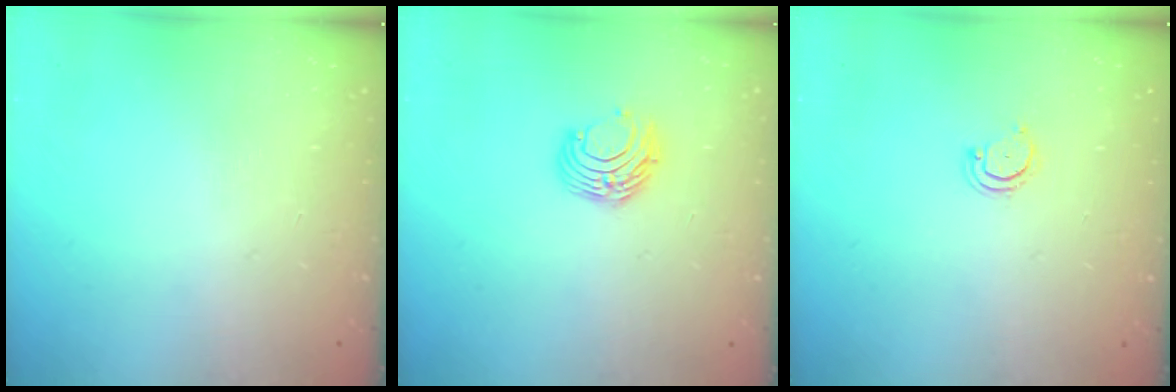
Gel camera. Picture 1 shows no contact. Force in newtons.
{"total": 8.8, "press": 8.8, "slide": 0.9}
{"total": 2.3, "press": 2.3, "slide": 0.2}